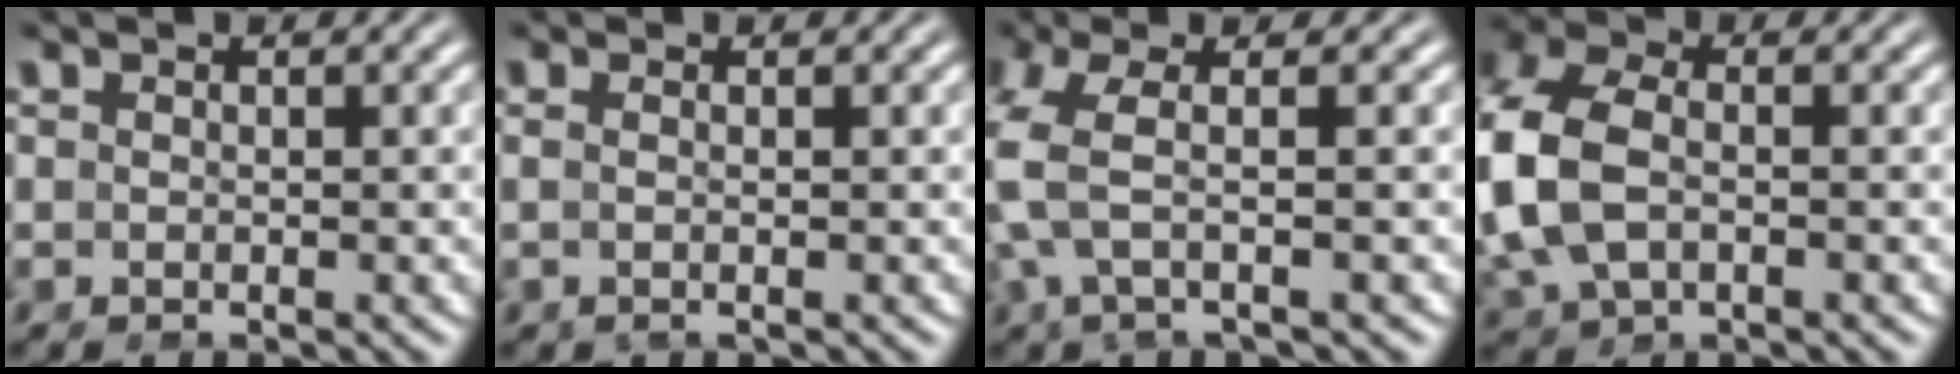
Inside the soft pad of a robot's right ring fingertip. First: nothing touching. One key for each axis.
{"total": 0.6, "fx": 0.2, "fy": -0.3, "fz": 0.5, "tx": -0.014, "ty": 0.008, "tz": 0.003}
{"total": 5.5, "fx": 0.6, "fy": 3.1, "fz": 4.6, "tx": -0.105, "ty": 0.017, "tz": -0.006}
{"total": 7.6, "fx": -0.6, "fy": 6.1, "fz": 4.5, "tx": -0.151, "ty": -0.018, "tz": -0.005}